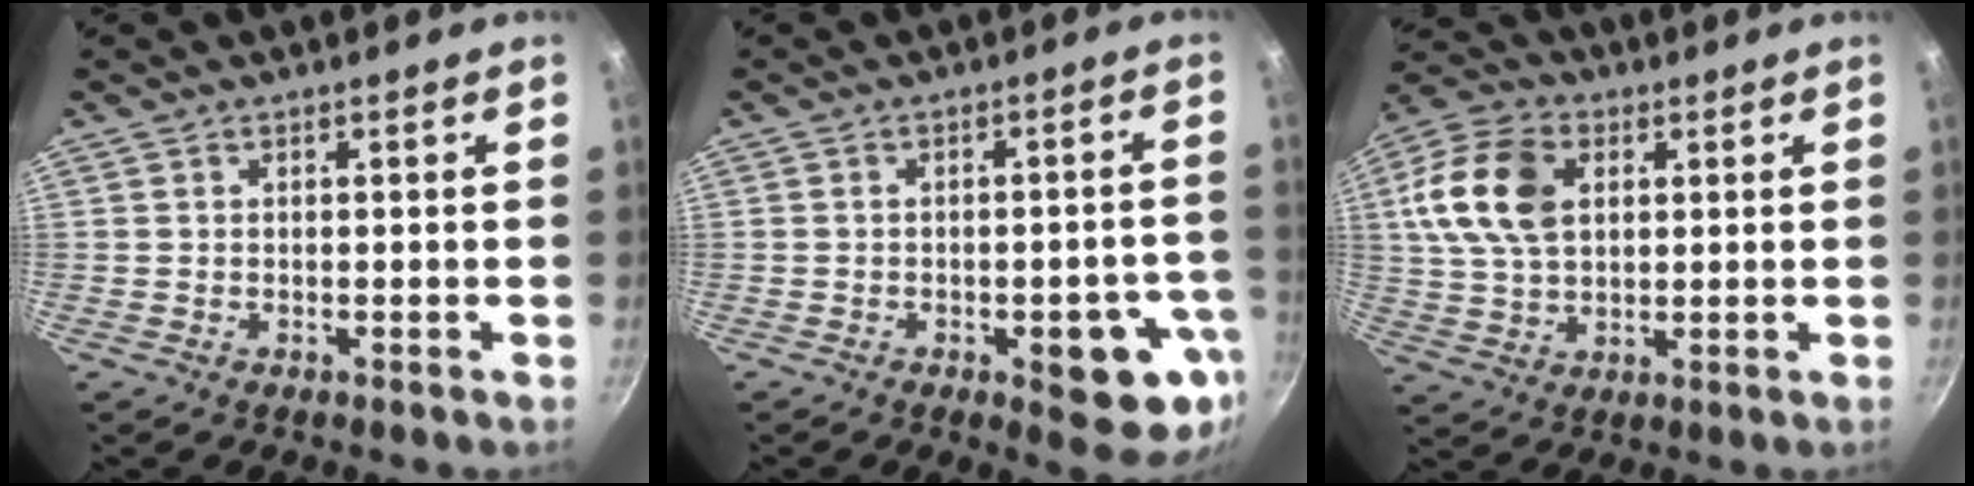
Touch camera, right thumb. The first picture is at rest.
{"total": 11.5, "force": [-4.1, 4.5, 9.8], "torque": [-0.082, 0.017, -0.049]}
{"total": 14.5, "force": [3.4, 9.8, 10.2], "torque": [-0.184, 0.006, 0.056]}